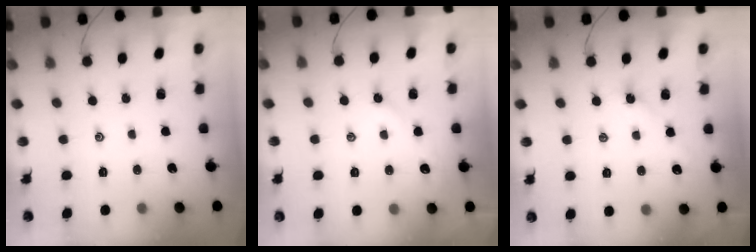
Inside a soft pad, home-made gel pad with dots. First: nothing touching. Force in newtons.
{"total": 2.8, "press": 2.8, "slide": 0.5}
{"total": 2.2, "press": 2.1, "slide": 0.4}